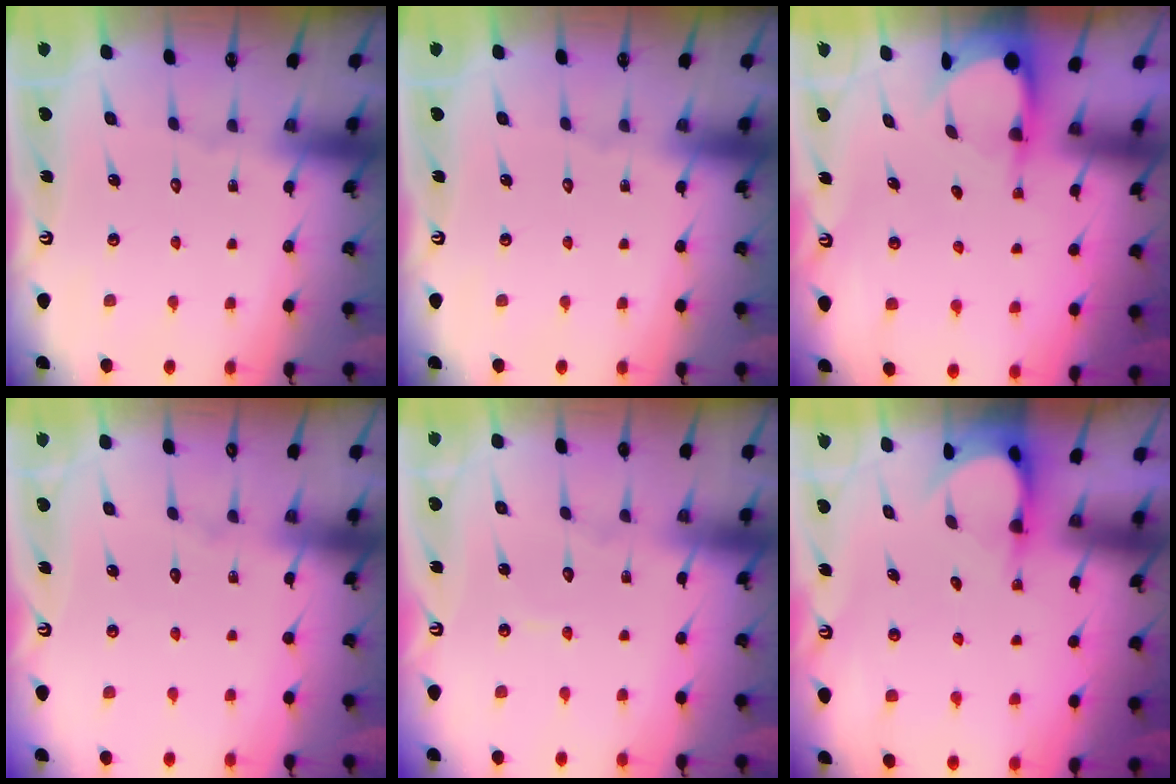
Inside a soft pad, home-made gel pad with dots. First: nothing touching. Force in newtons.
{"total": 0.0}
{"total": 3.9, "press": 3.9, "slide": 0.2}
{"total": 3.9, "press": 3.9, "slide": 0.3}
{"total": 3.7, "press": 3.7, "slide": 0.3}
{"total": 4.0, "press": 4.0, "slide": 0.2}